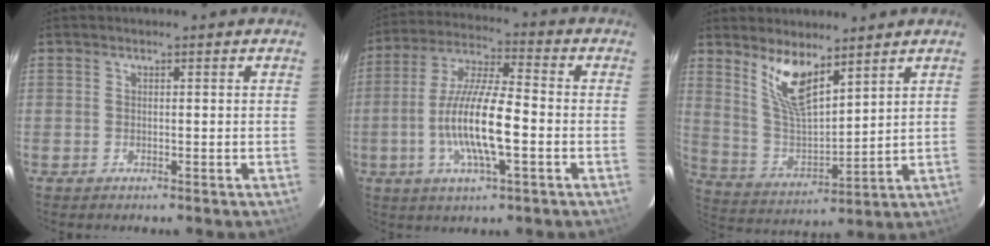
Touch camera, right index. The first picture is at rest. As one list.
[{"total": 13.9, "force": [-3.3, 2.9, 13.2], "torque": [-0.263, -0.004, -0.064]}, {"total": 10.5, "force": [7.0, 3.4, 7.1], "torque": [-0.138, -0.005, 0.148]}]